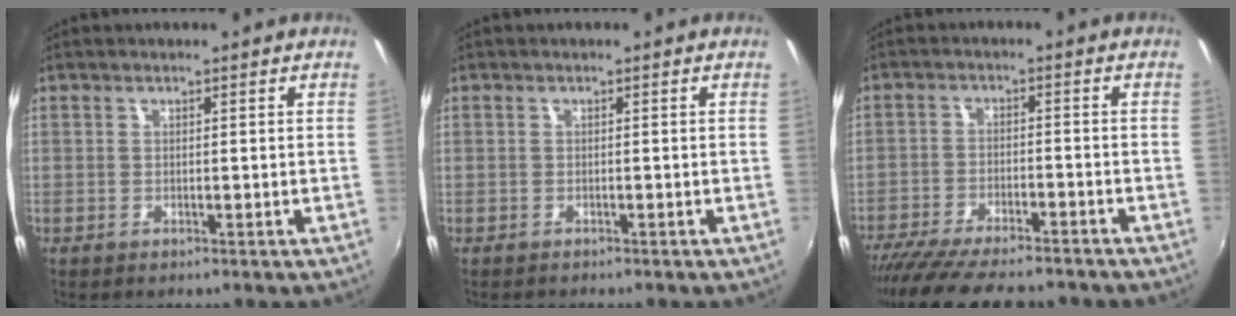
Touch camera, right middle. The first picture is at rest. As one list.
[{"total": 0.6, "force": [-0.6, 0.1, 0.0], "torque": [-0.002, -0.001, -0.009]}, {"total": 16.6, "force": [-14.2, 3.6, 7.9], "torque": [-0.160, -0.033, -0.221]}]